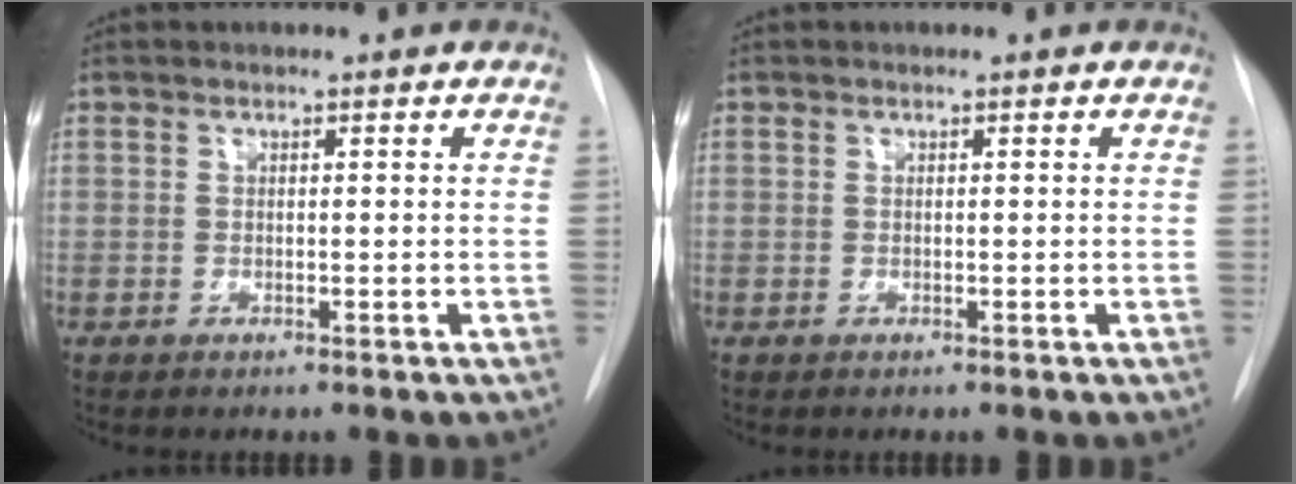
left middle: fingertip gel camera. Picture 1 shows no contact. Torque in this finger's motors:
{"motor_torque": [0.04, -0.12, -0.10, -0.01]}